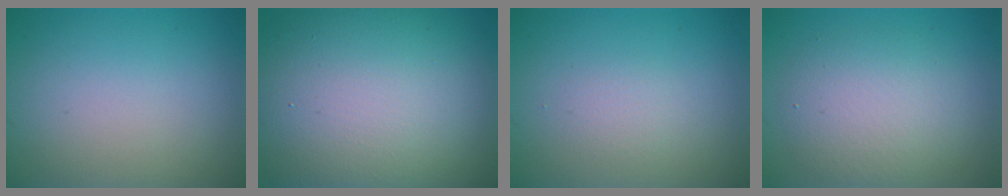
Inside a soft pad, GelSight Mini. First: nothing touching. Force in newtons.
{"total": 17.1, "press": 17.0, "slide": 1.3}
{"total": 1.2, "press": 1.2, "slide": 0.0}
{"total": 4.6, "press": 4.6, "slide": 0.3}